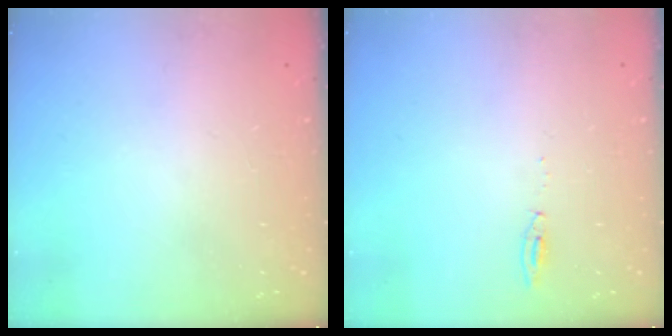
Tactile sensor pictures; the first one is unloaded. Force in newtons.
{"total": 3.9, "press": 3.8, "slide": 1.0}